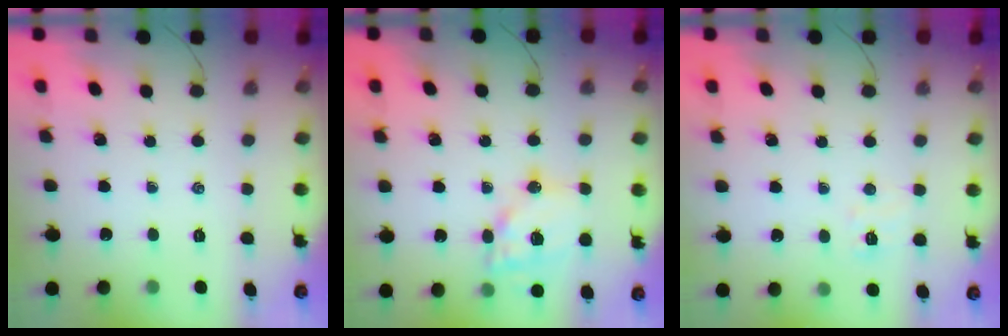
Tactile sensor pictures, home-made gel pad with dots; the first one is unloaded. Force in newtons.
{"total": 14.7, "press": 14.4, "slide": 3.1}
{"total": 5.0, "press": 4.8, "slide": 1.4}